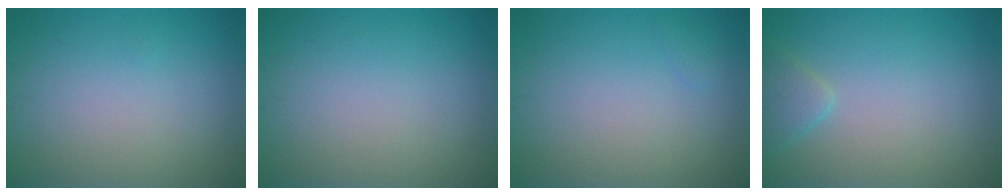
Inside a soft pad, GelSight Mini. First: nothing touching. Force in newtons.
{"total": 0.0}
{"total": 0.5, "press": 0.5, "slide": 0.0}
{"total": 1.7, "press": 1.7, "slide": 0.1}